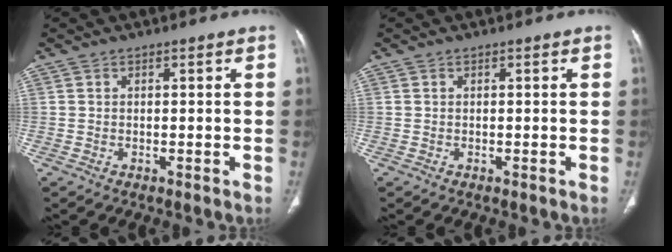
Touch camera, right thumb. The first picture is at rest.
{"total": 0.0}